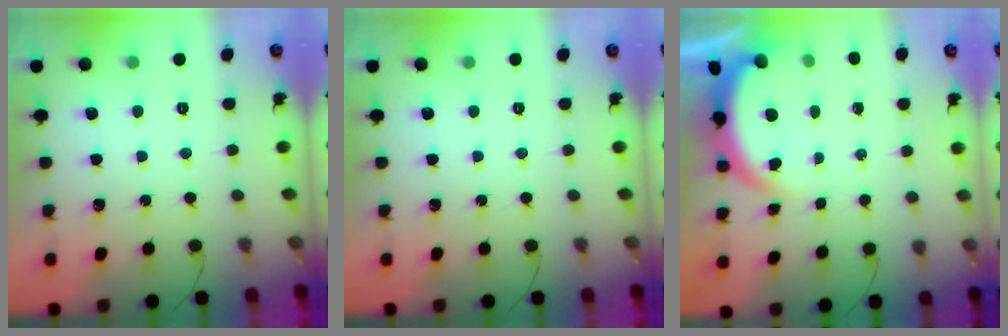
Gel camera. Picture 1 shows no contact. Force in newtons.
{"total": 0.0}
{"total": 3.8, "press": 3.8, "slide": 0.2}